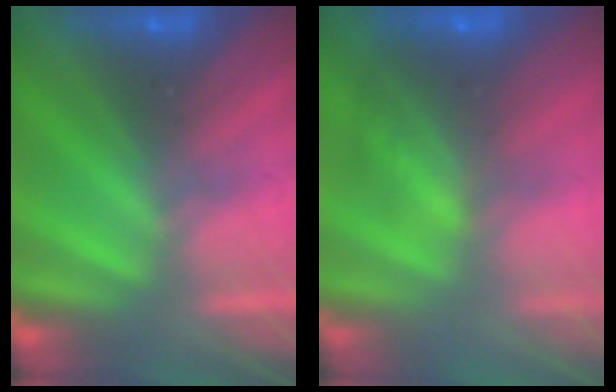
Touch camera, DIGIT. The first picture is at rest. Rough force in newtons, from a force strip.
{"total": 7.0}